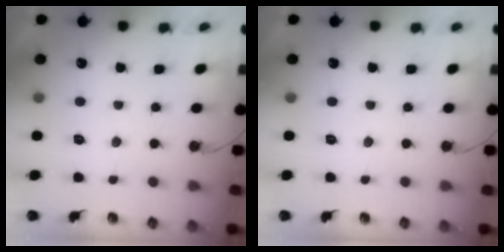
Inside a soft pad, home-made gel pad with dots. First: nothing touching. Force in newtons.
{"total": 0.0}